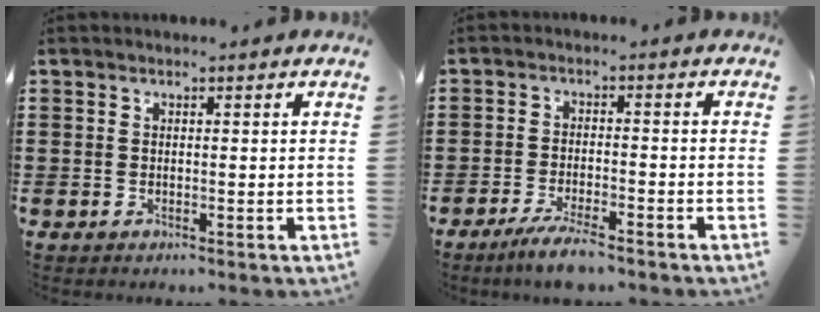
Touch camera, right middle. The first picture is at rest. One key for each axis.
{"total": 4.7, "fx": -3.9, "fy": 0.5, "fz": 2.6, "tx": -0.055, "ty": -0.006, "tz": -0.075}